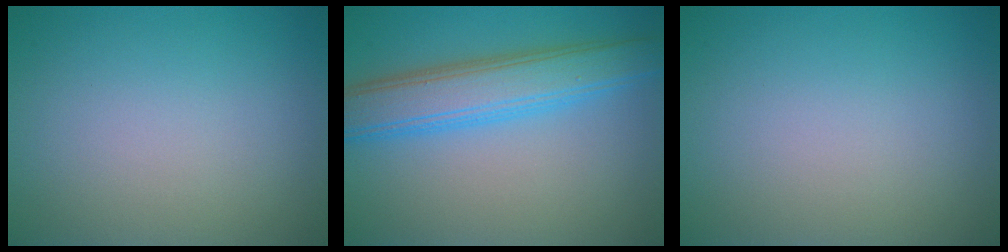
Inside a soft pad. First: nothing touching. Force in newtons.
{"total": 6.0, "press": 6.0, "slide": 0.1}
{"total": 0.0}